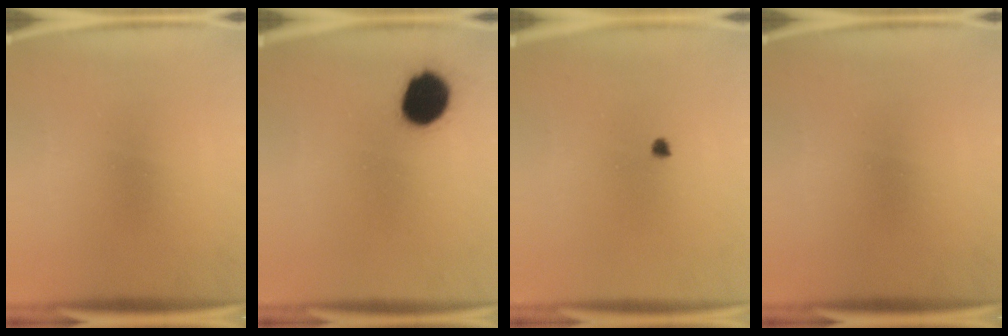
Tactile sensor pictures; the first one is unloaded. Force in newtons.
{"total": 11.3}
{"total": 1.0}
{"total": 0.0}